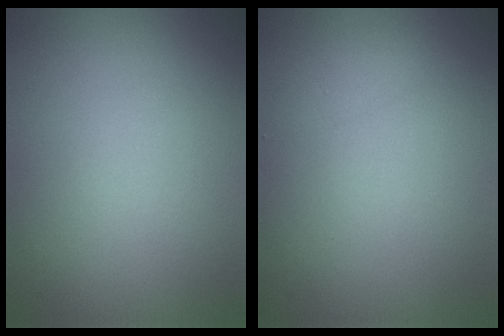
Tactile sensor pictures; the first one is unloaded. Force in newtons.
{"total": 0.8, "press": 0.8, "slide": 0.0}